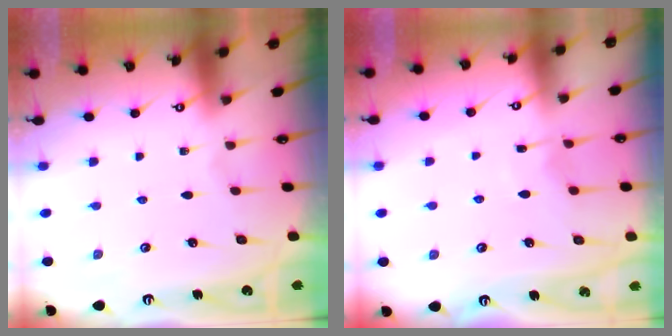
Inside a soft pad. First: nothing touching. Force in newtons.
{"total": 4.7, "press": 4.7, "slide": 0.6}